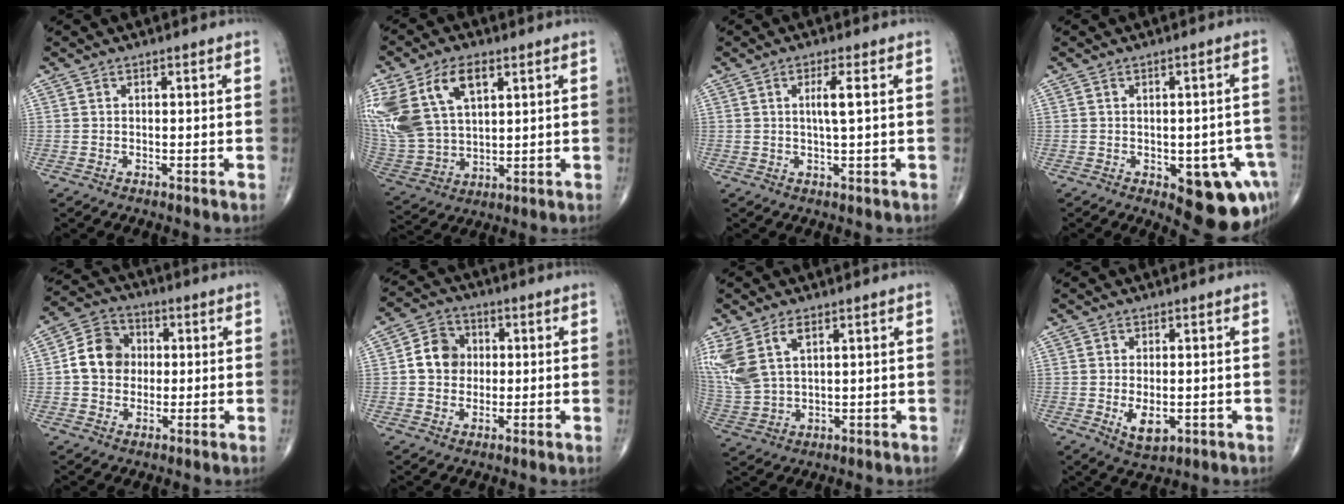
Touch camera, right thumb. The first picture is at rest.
{"total": 20.7, "force": [8.5, 12.3, 14.3], "torque": [-0.320, 0.002, 0.173]}
{"total": 3.3, "force": [0.6, 0.1, 3.3], "torque": [-0.070, -0.003, 0.011]}
{"total": 13.2, "force": [-5.3, 6.1, 10.4], "torque": [-0.084, 0.016, -0.053]}
{"total": 9.2, "force": [0.4, 7.8, 4.8], "torque": [-0.063, 0.018, -0.004]}
{"total": 7.5, "force": [0.5, 6.4, 3.7], "torque": [-0.042, 0.012, 0.000]}
{"total": 11.2, "force": [5.1, 6.2, 7.8], "torque": [-0.185, -0.005, 0.116]}
{"total": 5.6, "force": [-1.0, 3.0, 4.7], "torque": [-0.071, -0.014, -0.006]}